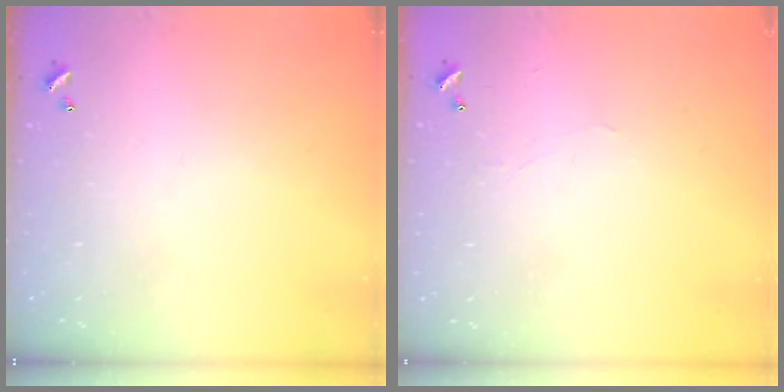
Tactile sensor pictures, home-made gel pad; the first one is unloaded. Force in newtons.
{"total": 0.9, "press": 0.7, "slide": 0.4}